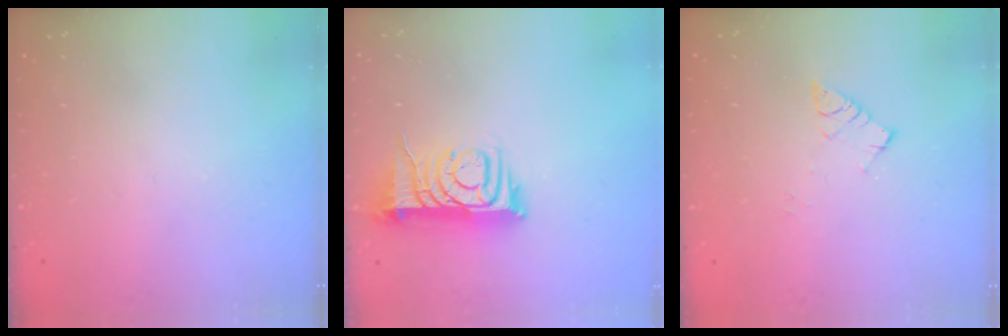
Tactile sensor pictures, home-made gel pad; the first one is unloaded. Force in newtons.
{"total": 10.0, "press": 10.0, "slide": 0.7}
{"total": 5.6, "press": 5.6, "slide": 0.2}